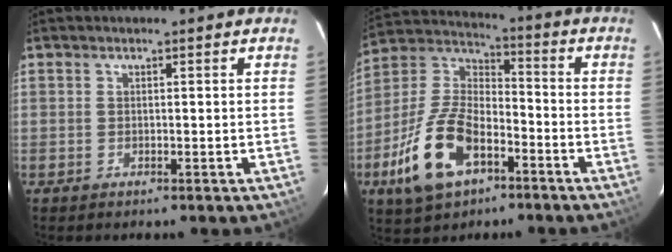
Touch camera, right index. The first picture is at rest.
{"total": 17.0, "force": [-7.8, 9.1, 11.9], "torque": [-0.260, 0.006, -0.141]}